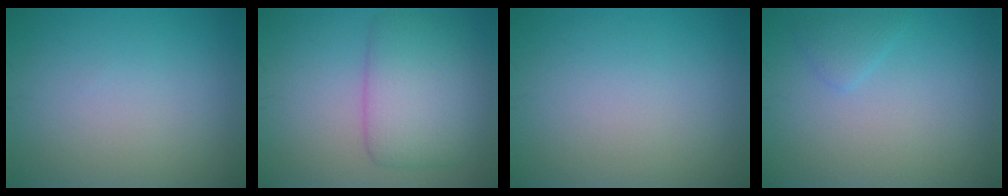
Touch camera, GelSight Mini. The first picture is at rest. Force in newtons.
{"total": 5.7, "press": 5.7, "slide": 0.2}
{"total": 0.0}
{"total": 1.3, "press": 1.3, "slide": 0.1}